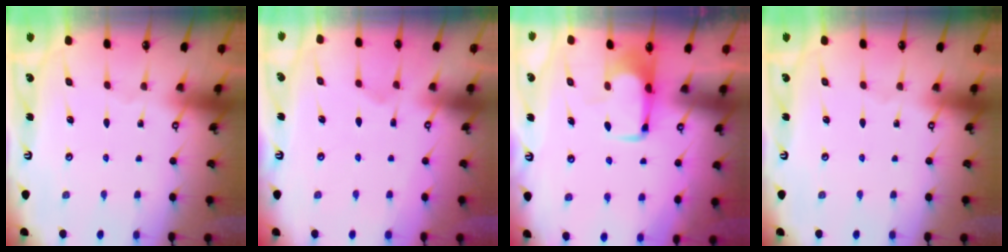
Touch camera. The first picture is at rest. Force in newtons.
{"total": 2.9, "press": 2.6, "slide": 1.3}
{"total": 2.0, "press": 2.0, "slide": 0.4}
{"total": 0.0}